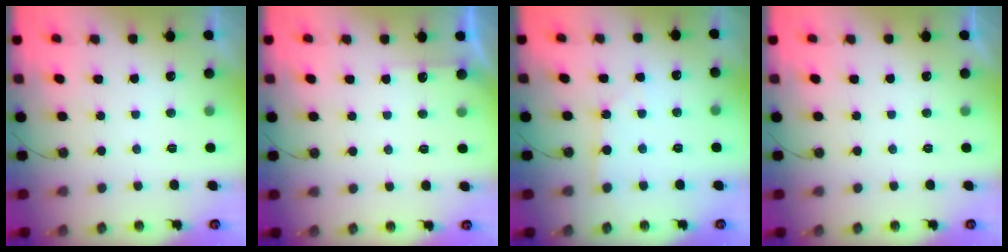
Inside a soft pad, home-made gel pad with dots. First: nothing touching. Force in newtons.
{"total": 2.5, "press": 2.5, "slide": 0.4}
{"total": 3.3, "press": 3.3, "slide": 0.4}
{"total": 0.0}